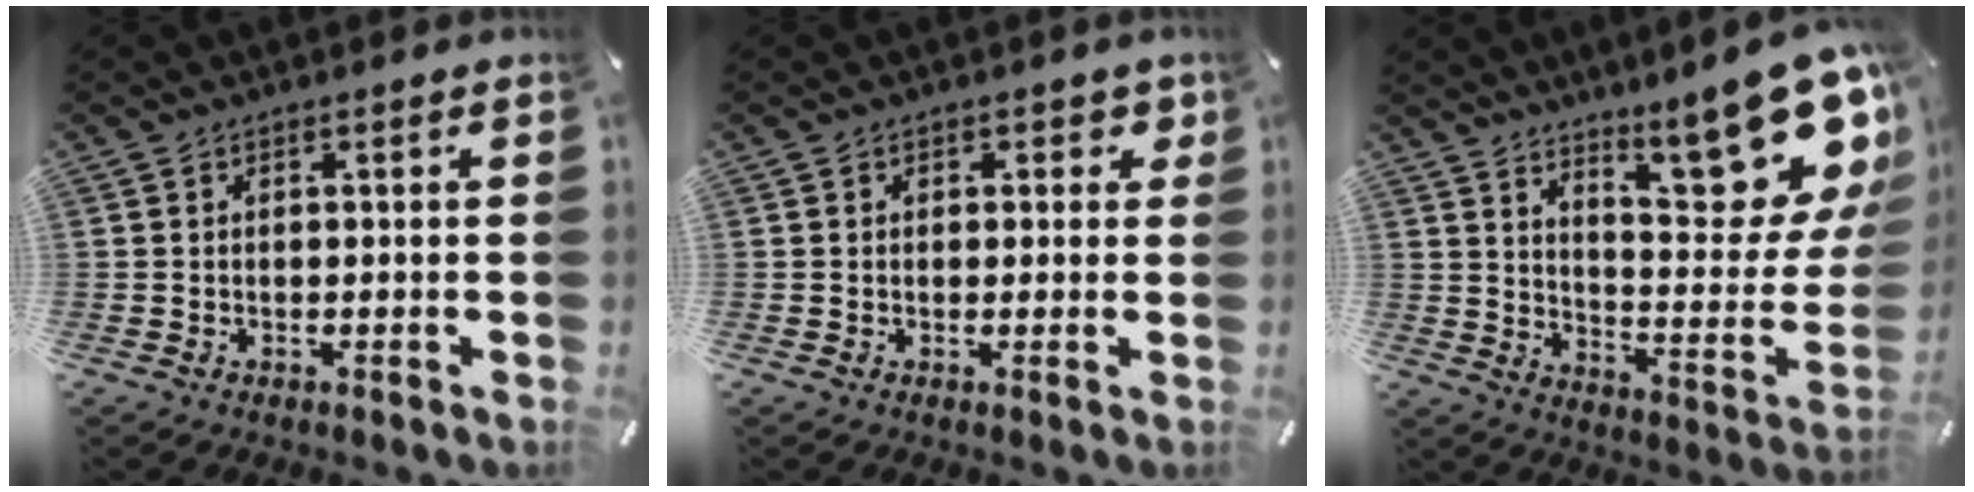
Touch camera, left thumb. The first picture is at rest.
{"total": 1.9, "force": [0.6, 1.5, 1.0], "torque": [0.002, -0.002, 0.003]}
{"total": 23.4, "force": [14.7, 7.8, 16.6], "torque": [-0.208, -0.117, 0.243]}